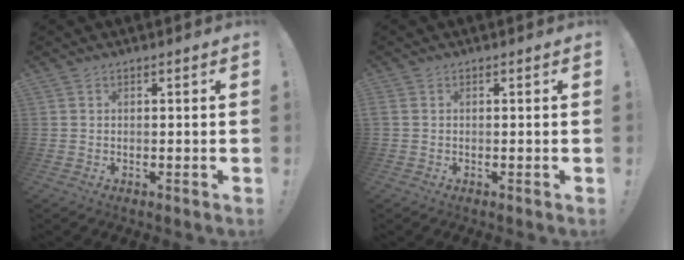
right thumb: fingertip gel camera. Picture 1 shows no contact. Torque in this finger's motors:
{"motor_torque": [1.21, 1.08, 1.06, -0.16, 0.42]}